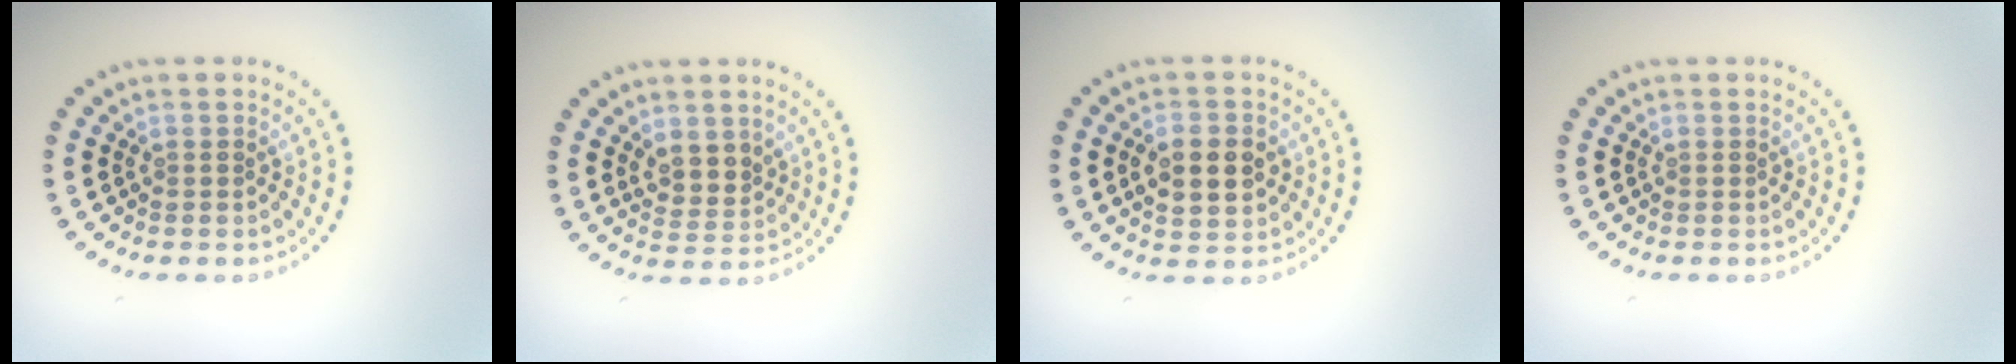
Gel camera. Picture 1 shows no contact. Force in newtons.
{"total": 2.4, "press": 2.2, "slide": 1.0}
{"total": 4.5, "press": 4.5, "slide": 0.1}
{"total": 0.0}